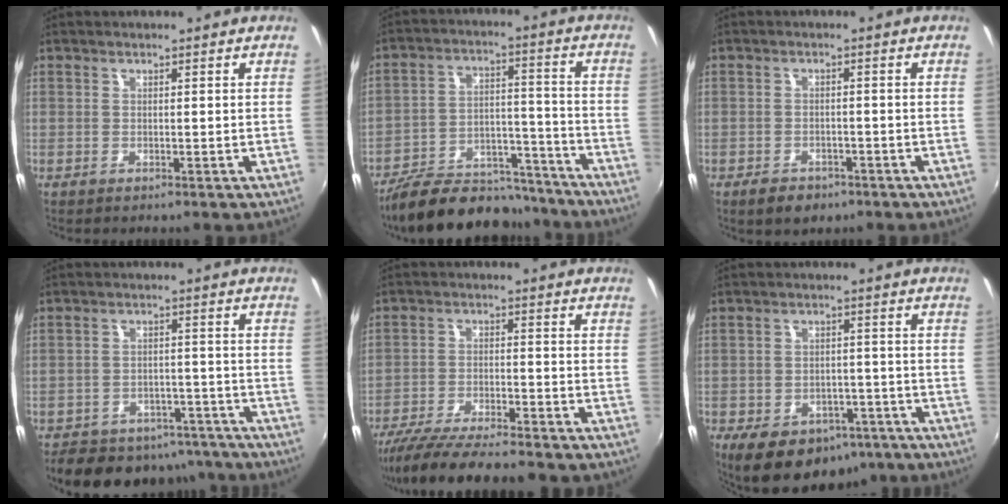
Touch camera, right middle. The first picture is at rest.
{"total": 20.0, "force": [-17.2, 7.1, 7.5], "torque": [-0.148, 0.018, -0.245]}
{"total": 4.7, "force": [-3.2, 2.9, 1.9], "torque": [-0.053, -0.007, -0.045]}
{"total": 16.8, "force": [-13.9, 7.5, 5.8], "torque": [-0.124, 0.016, -0.173]}
{"total": 16.4, "force": [-14.3, 2.1, 7.8], "torque": [-0.159, -0.038, -0.230]}
{"total": 15.5, "force": [-9.7, 9.6, 7.4], "torque": [-0.159, 0.004, -0.120]}